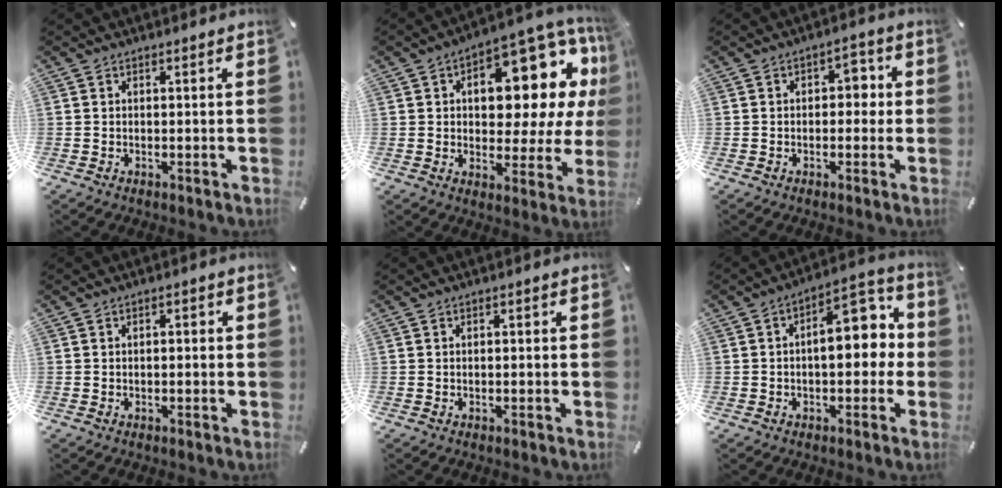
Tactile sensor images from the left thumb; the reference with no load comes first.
{"total": 16.4, "force": [6.4, 8.6, 12.3], "torque": [-0.137, -0.071, 0.093]}
{"total": 3.9, "force": [-0.4, 2.8, 2.7], "torque": [-0.023, 0.003, -0.020]}
{"total": 1.1, "force": [-0.4, 0.7, 0.8], "torque": [-0.014, 0.004, -0.009]}
{"total": 0.5, "force": [-0.2, 0.3, 0.4], "torque": [-0.006, -0.001, -0.004]}
{"total": 12.7, "force": [1.3, 7.0, 10.6], "torque": [-0.129, -0.015, 0.017]}